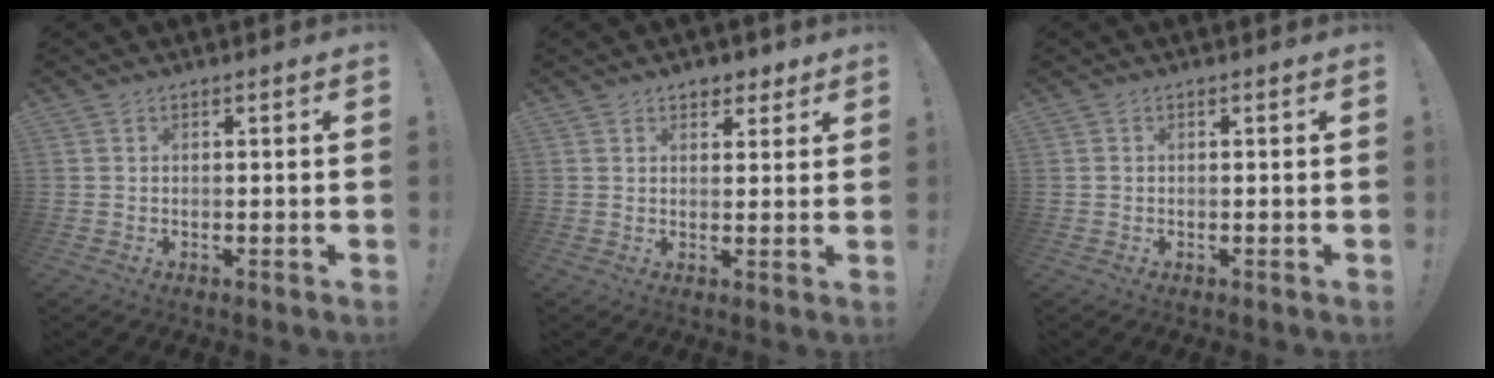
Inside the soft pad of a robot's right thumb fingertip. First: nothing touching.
{"total": 3.8, "force": [2.6, 2.6, 1.0], "torque": [0.004, -0.014, 0.042]}
{"total": 0.0}